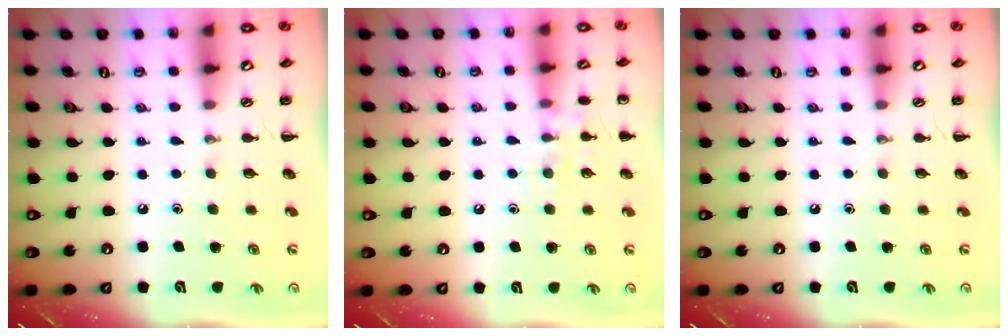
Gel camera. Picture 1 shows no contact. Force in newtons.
{"total": 7.6, "press": 7.5, "slide": 1.2}
{"total": 0.0}